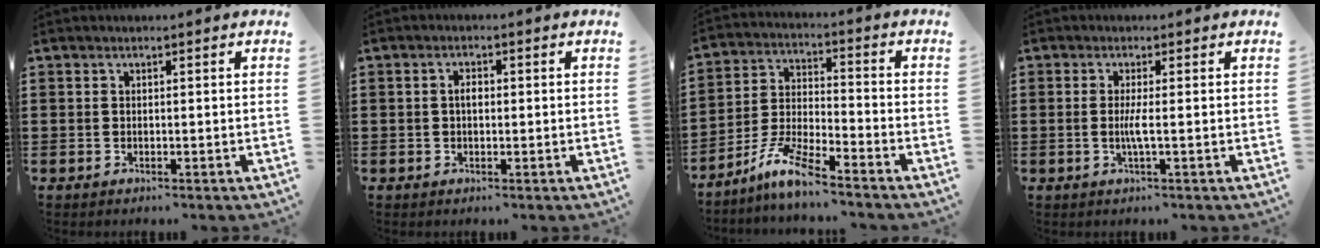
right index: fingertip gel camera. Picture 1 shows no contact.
{"total": 1.8, "force": [0.0, 0.9, 1.5], "torque": [-0.031, 0.005, -0.001]}
{"total": 7.4, "force": [-6.2, 0.3, 4.0], "torque": [-0.100, -0.011, -0.124]}
{"total": 2.4, "force": [-0.3, -0.2, 2.4], "torque": [-0.050, -0.010, -0.010]}